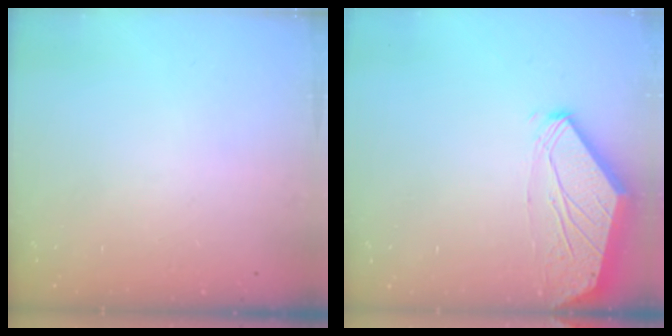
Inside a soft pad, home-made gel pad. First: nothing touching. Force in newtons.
{"total": 0.0}